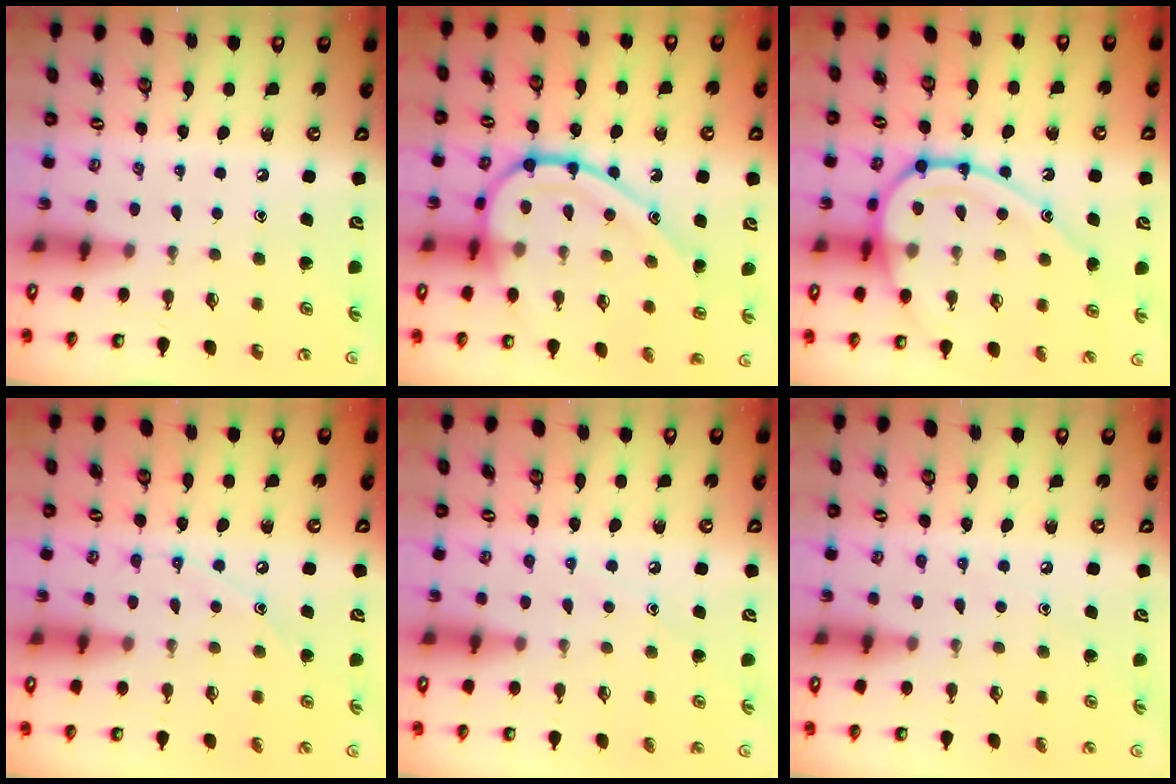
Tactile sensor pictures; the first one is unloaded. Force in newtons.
{"total": 17.6, "press": 17.6, "slide": 0.6}
{"total": 14.9, "press": 14.8, "slide": 1.2}
{"total": 6.8, "press": 6.8, "slide": 0.6}
{"total": 5.8, "press": 5.7, "slide": 0.8}
{"total": 3.4, "press": 3.4, "slide": 0.4}